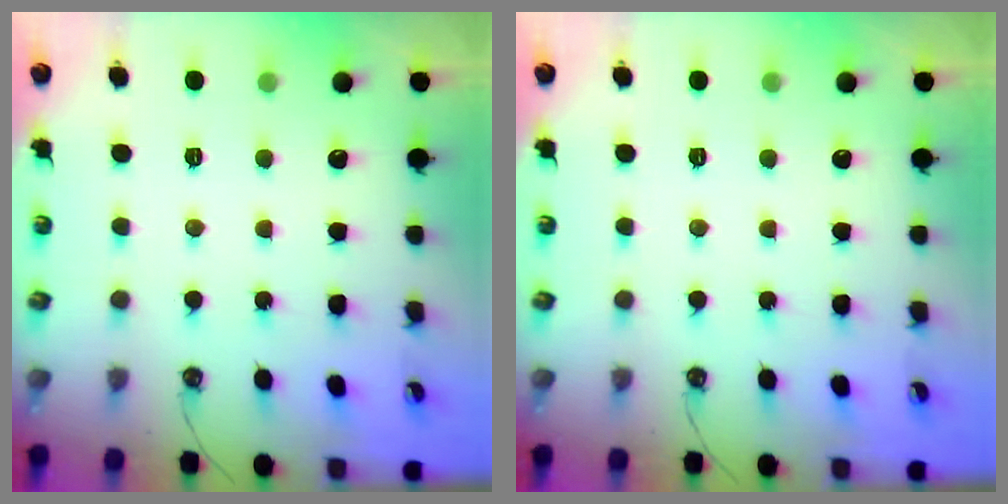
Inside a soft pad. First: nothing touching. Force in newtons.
{"total": 0.0}